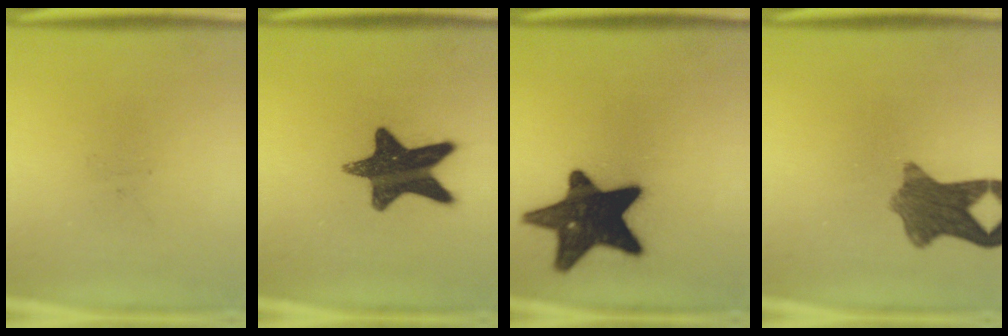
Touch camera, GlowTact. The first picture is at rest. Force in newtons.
{"total": 15.1}
{"total": 17.2}
{"total": 8.4}